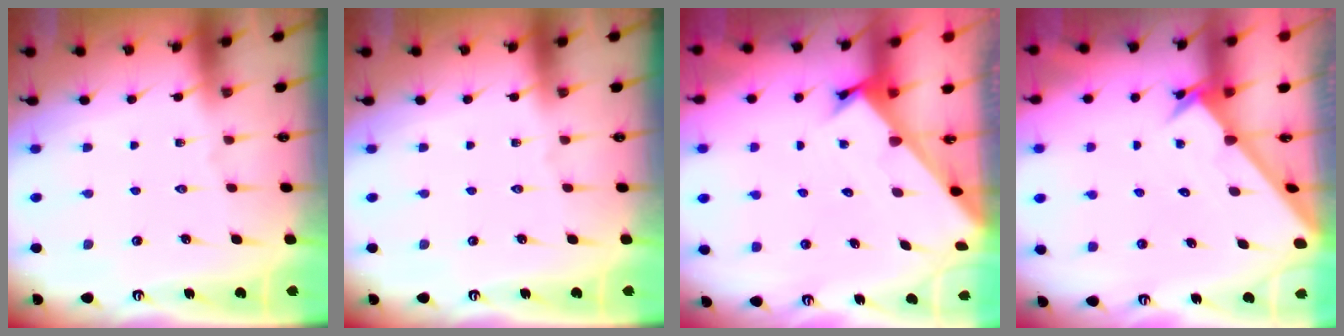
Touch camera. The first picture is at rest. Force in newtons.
{"total": 0.0}
{"total": 2.3, "press": 2.3, "slide": 0.2}
{"total": 2.6, "press": 2.6, "slide": 0.2}